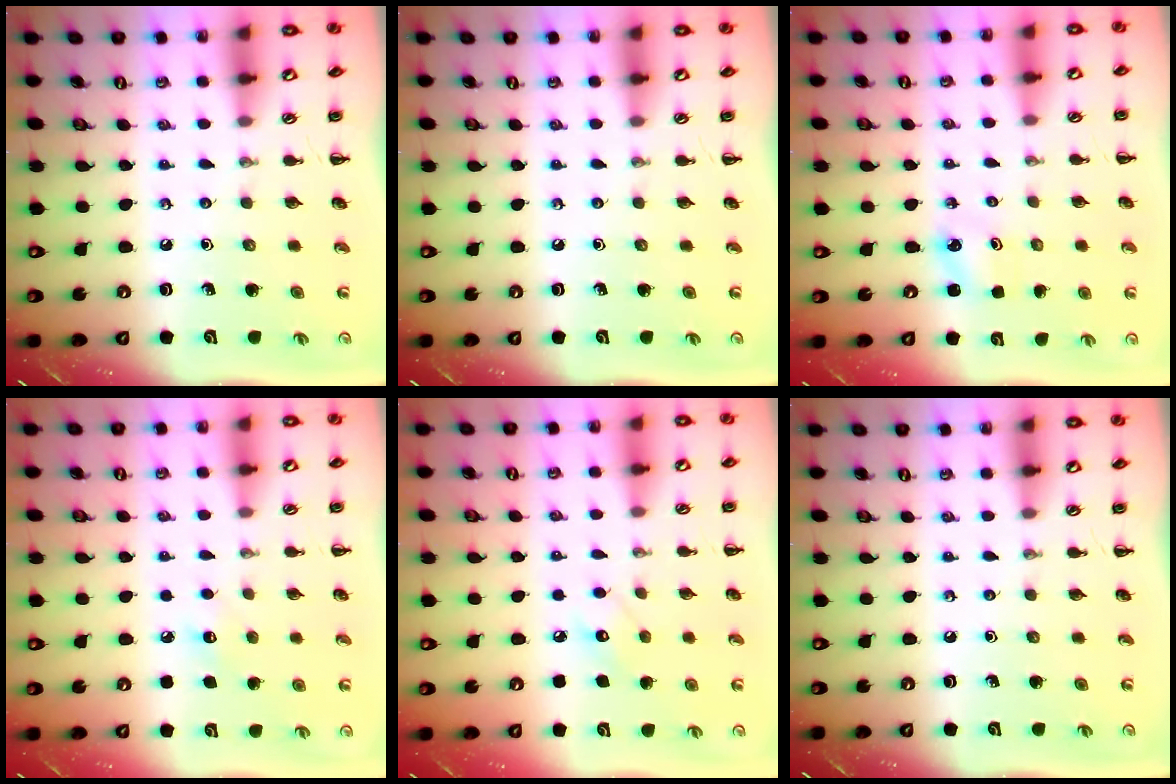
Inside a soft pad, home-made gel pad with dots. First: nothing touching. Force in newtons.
{"total": 0.0}
{"total": 2.3, "press": 2.2, "slide": 0.7}
{"total": 5.8, "press": 5.7, "slide": 1.5}
{"total": 6.3, "press": 6.2, "slide": 1.1}
{"total": 0.0}